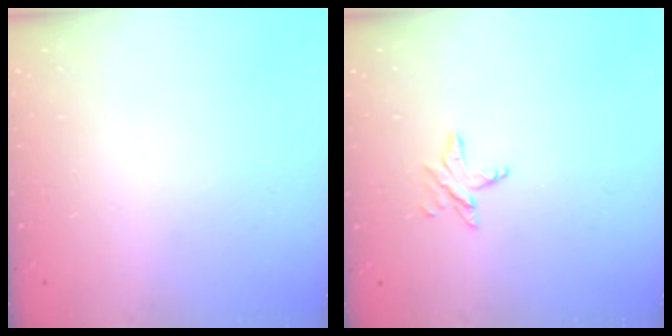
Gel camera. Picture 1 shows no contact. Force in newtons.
{"total": 3.4, "press": 3.3, "slide": 0.3}